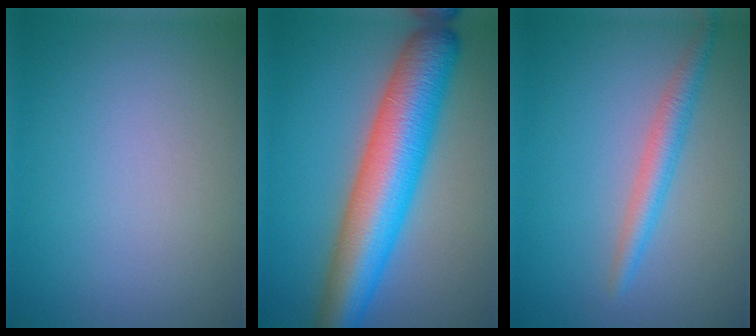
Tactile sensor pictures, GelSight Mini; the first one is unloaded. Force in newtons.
{"total": 10.2, "press": 10.2, "slide": 0.2}
{"total": 2.5, "press": 2.5, "slide": 0.0}